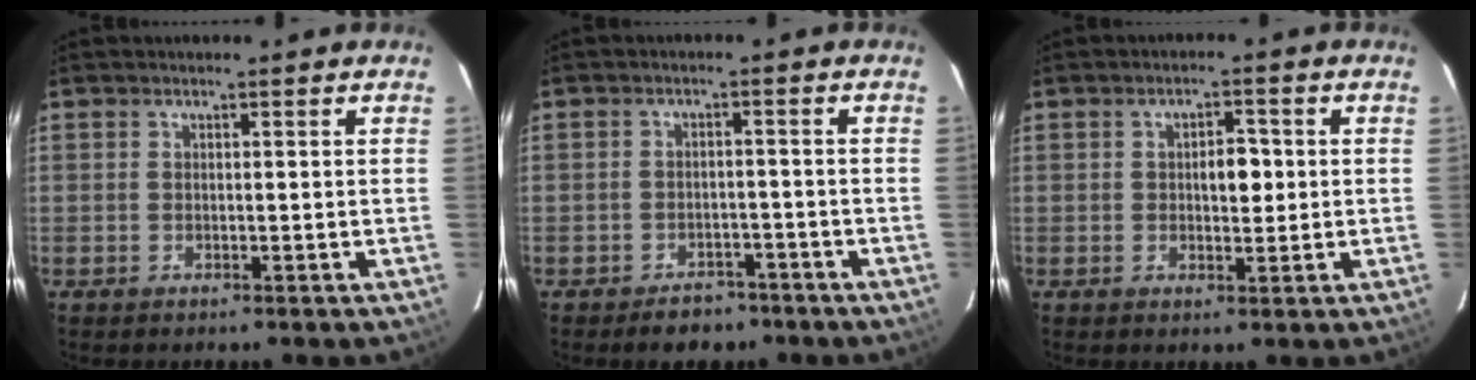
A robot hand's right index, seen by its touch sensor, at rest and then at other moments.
{"total": 4.3, "force": [-3.2, 2.5, 1.4], "torque": [-0.022, 0.005, -0.042]}
{"total": 3.8, "force": [0.2, 1.8, 3.3], "torque": [-0.050, 0.006, 0.007]}